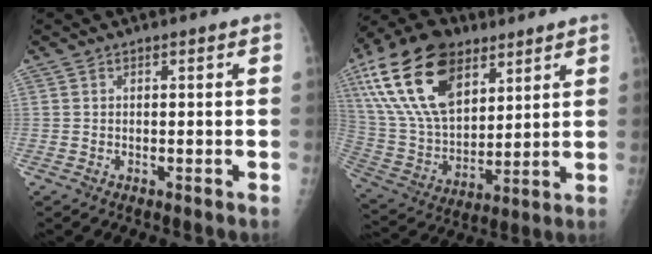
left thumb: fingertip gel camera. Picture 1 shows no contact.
{"total": 23.6, "force": [11.4, 13.5, 15.7], "torque": [-0.294, -0.022, 0.211]}